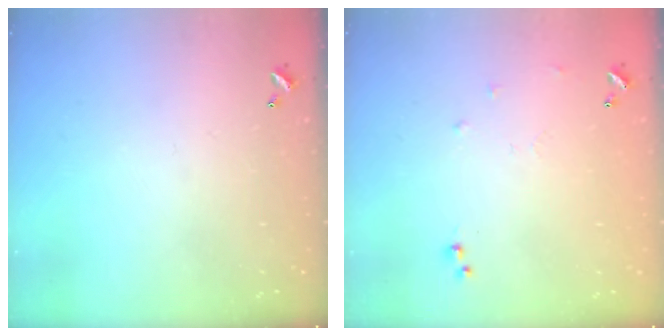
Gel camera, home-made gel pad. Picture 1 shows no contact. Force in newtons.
{"total": 6.3, "press": 6.3, "slide": 0.7}